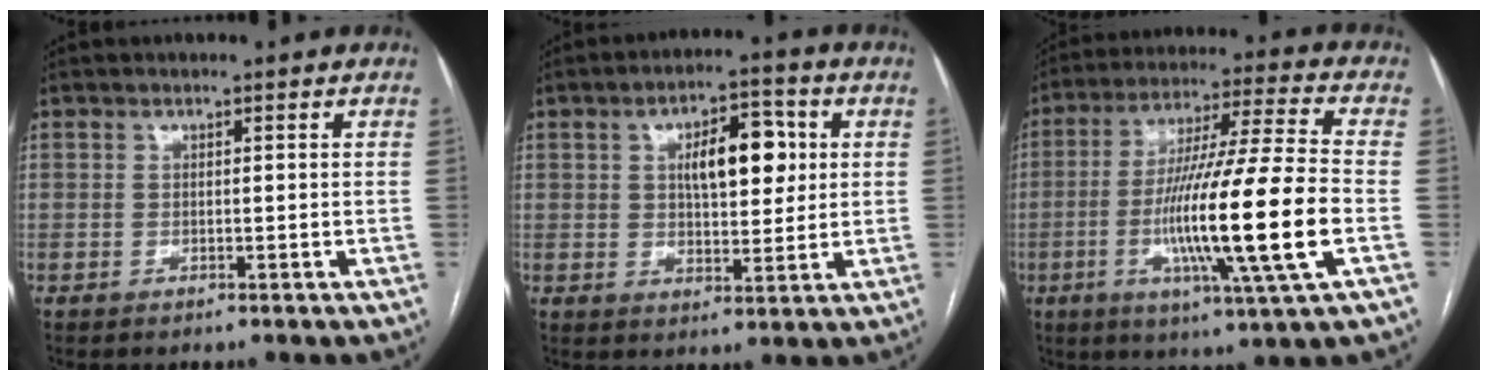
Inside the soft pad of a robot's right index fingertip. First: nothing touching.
{"total": 8.9, "force": [2.2, 3.8, 7.8], "torque": [-0.119, 0.017, 0.035]}
{"total": 19.2, "force": [-4.4, -0.8, 18.7], "torque": [-0.345, -0.015, -0.085]}